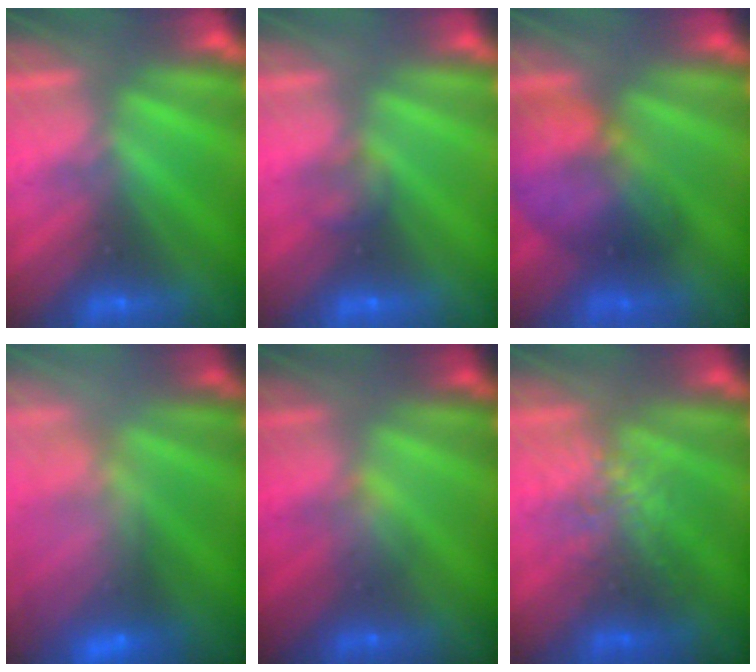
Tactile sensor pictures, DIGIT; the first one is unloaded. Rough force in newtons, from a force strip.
{"total": 1.2}
{"total": 7.3}
{"total": 7.4}
{"total": 2.9}
{"total": 2.5}